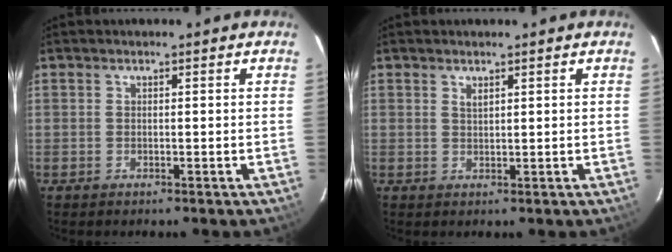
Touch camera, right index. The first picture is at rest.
{"total": 1.1, "force": [0.8, 0.4, 0.7], "torque": [-0.013, 0.001, 0.014]}